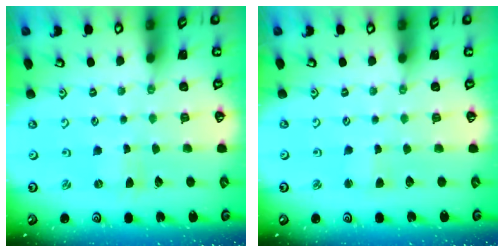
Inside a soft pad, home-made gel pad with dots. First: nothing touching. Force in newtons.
{"total": 1.9, "press": 1.8, "slide": 0.4}